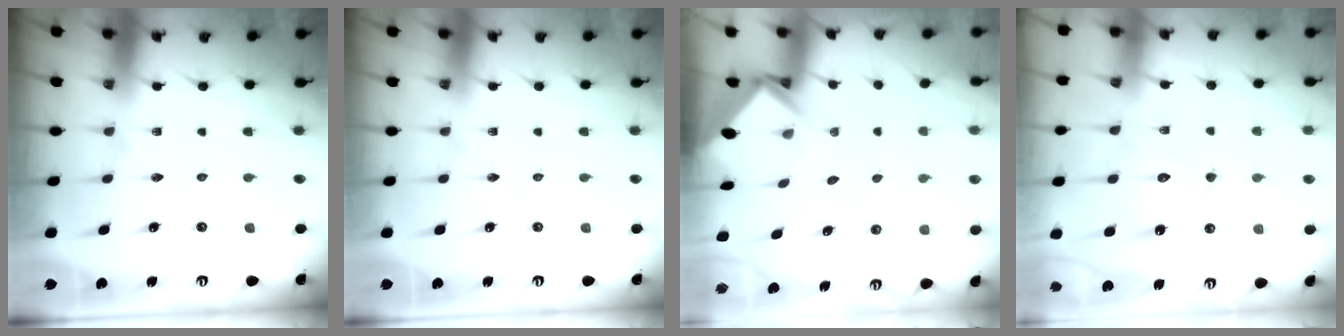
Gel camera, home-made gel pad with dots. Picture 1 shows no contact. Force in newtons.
{"total": 0.0}
{"total": 3.9, "press": 3.9, "slide": 0.2}
{"total": 12.4, "press": 12.3, "slide": 0.9}